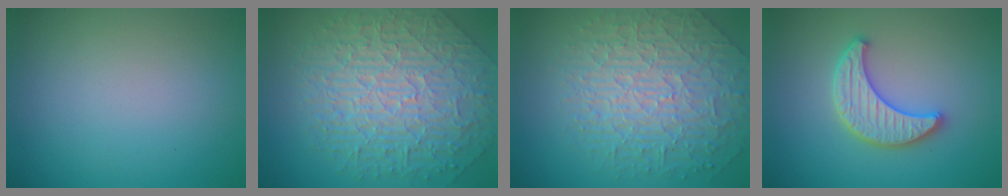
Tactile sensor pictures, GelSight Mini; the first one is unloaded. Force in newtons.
{"total": 9.6, "press": 7.0, "slide": 6.5}
{"total": 6.1, "press": 5.3, "slide": 3.1}
{"total": 3.8, "press": 3.6, "slide": 1.0}